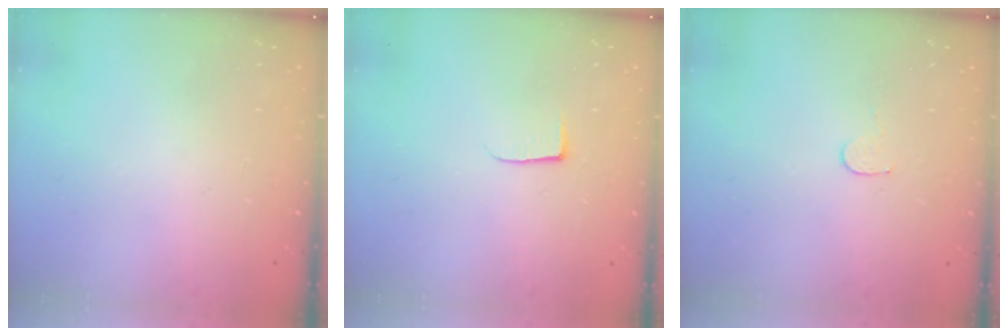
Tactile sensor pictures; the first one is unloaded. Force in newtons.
{"total": 3.7, "press": 3.7, "slide": 0.5}
{"total": 3.5, "press": 3.5, "slide": 0.3}